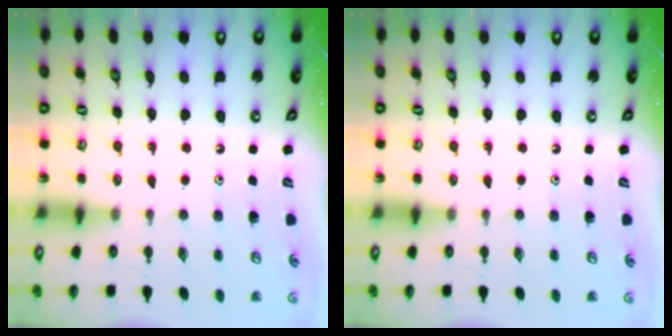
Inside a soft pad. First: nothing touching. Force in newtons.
{"total": 0.0}